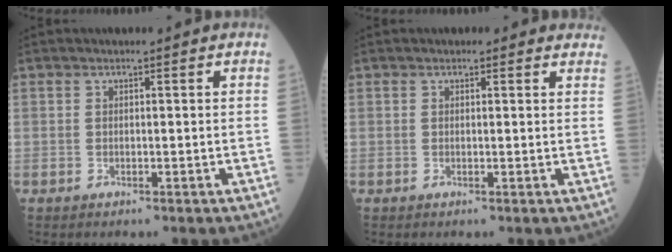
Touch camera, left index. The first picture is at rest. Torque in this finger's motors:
{"motor_torque": [0.50, -0.87, 0.05, -0.01]}